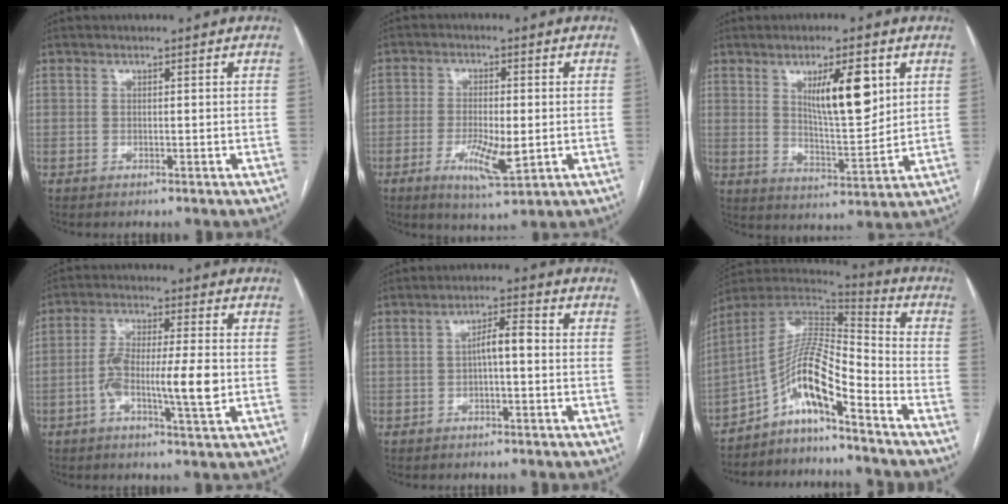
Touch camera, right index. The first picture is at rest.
{"total": 7.3, "force": [-1.9, 2.2, 6.7], "torque": [-0.123, -0.008, -0.026]}
{"total": 10.2, "force": [4.0, 2.4, 9.1], "torque": [-0.150, -0.006, 0.072]}
{"total": 9.4, "force": [-1.9, 1.2, 9.2], "torque": [-0.168, 0.009, -0.035]}
{"total": 4.0, "force": [-0.3, 0.9, 3.8], "torque": [-0.063, 0.015, -0.004]}
{"total": 12.0, "force": [-7.0, 1.5, 9.6], "torque": [-0.179, 0.023, -0.126]}